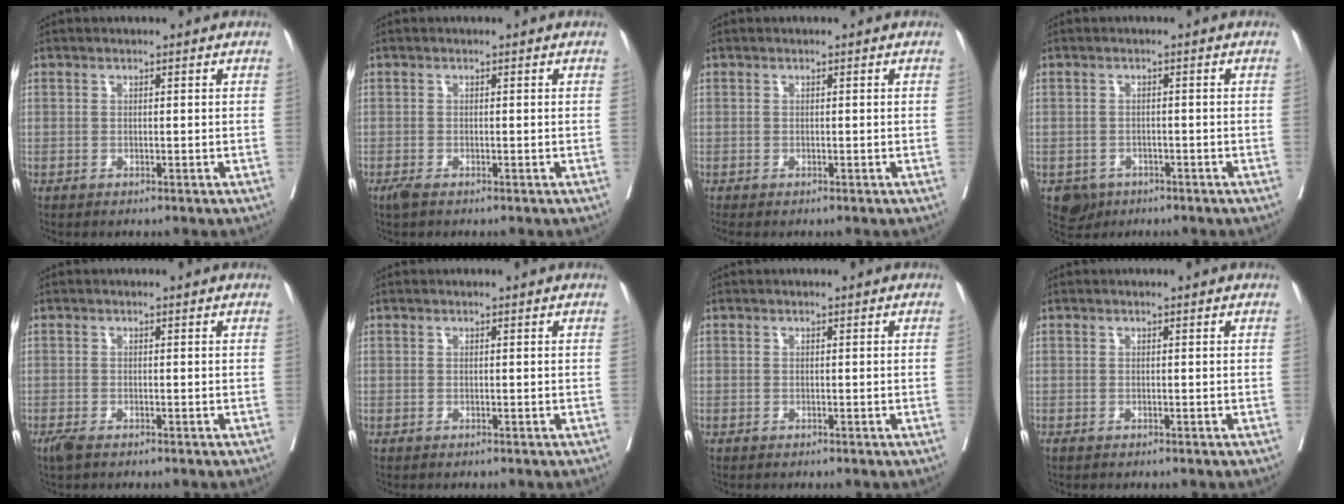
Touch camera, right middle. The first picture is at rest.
{"total": 1.3, "force": [-0.9, 0.3, 0.9], "torque": [-0.022, -0.006, -0.017]}
{"total": 1.4, "force": [-1.2, 0.5, 0.5], "torque": [-0.008, -0.005, -0.018]}
{"total": 3.4, "force": [-2.0, 2.7, 0.5], "torque": [-0.003, 0.005, -0.029]}
{"total": 1.8, "force": [-1.3, 0.6, 1.2], "torque": [-0.027, -0.006, -0.023]}
{"total": 0.0}
{"total": 0.0}
{"total": 0.0}